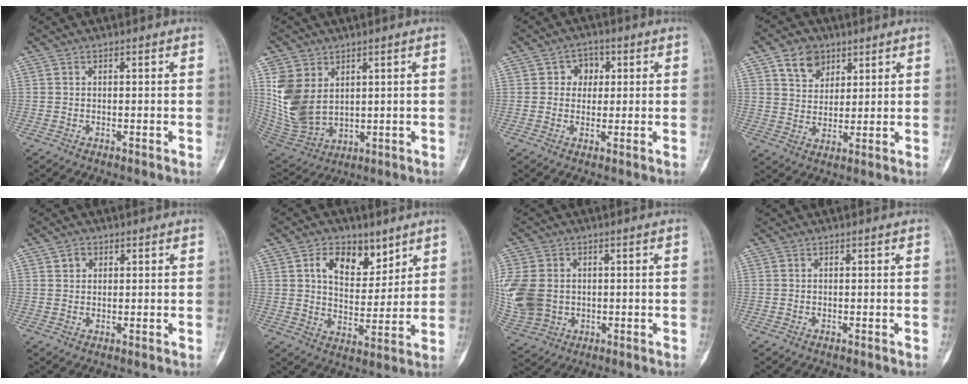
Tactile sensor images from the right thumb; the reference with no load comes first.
{"total": 12.1, "force": [3.3, 8.8, 7.6], "torque": [-0.137, -0.021, 0.088]}
{"total": 4.2, "force": [0.9, 3.7, 1.7], "torque": [0.008, 0.005, 0.005]}
{"total": 7.4, "force": [4.1, 5.4, 3.0], "torque": [-0.025, -0.022, 0.073]}
{"total": 2.0, "force": [0.9, 1.6, 0.6], "torque": [0.001, -0.003, 0.010]}
{"total": 10.4, "force": [5.4, 6.4, 6.2], "torque": [-0.067, -0.031, 0.091]}
{"total": 15.1, "force": [0.5, 12.1, 9.0], "torque": [-0.228, 0.004, 0.027]}
{"total": 0.0}